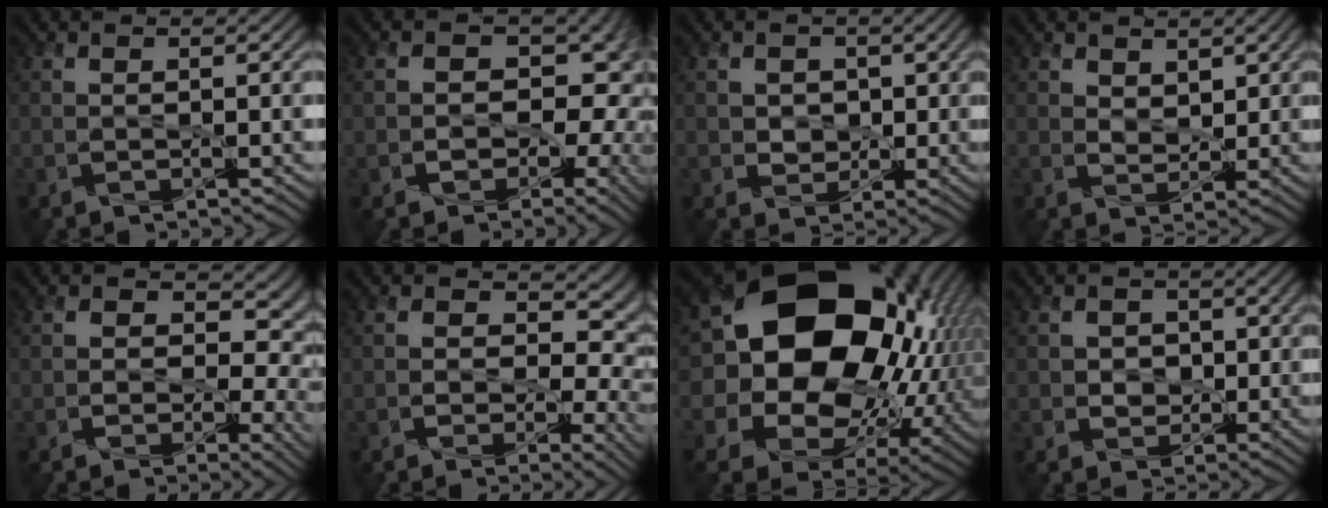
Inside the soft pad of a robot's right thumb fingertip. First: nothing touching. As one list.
[{"total": 12.2, "force": [-1.0, 9.5, 7.6], "torque": [-0.110, -0.004, -0.019]}, {"total": 3.7, "force": [0.3, 3.3, 1.7], "torque": [-0.052, -0.003, 0.004]}, {"total": 3.0, "force": [1.5, 2.0, 1.8], "torque": [-0.047, -0.007, 0.019]}, {"total": 8.0, "force": [-0.6, 6.0, 5.4], "torque": [-0.066, -0.005, -0.008]}, {"total": 9.0, "force": [-0.7, 6.7, 5.9], "torque": [-0.072, -0.006, -0.014]}, {"total": 23.0, "force": [4.0, 18.0, 13.7], "torque": [-0.331, -0.013, 0.097]}, {"total": 3.4, "force": [-0.1, 3.1, 1.4], "torque": [-0.033, 0.003, -0.009]}]